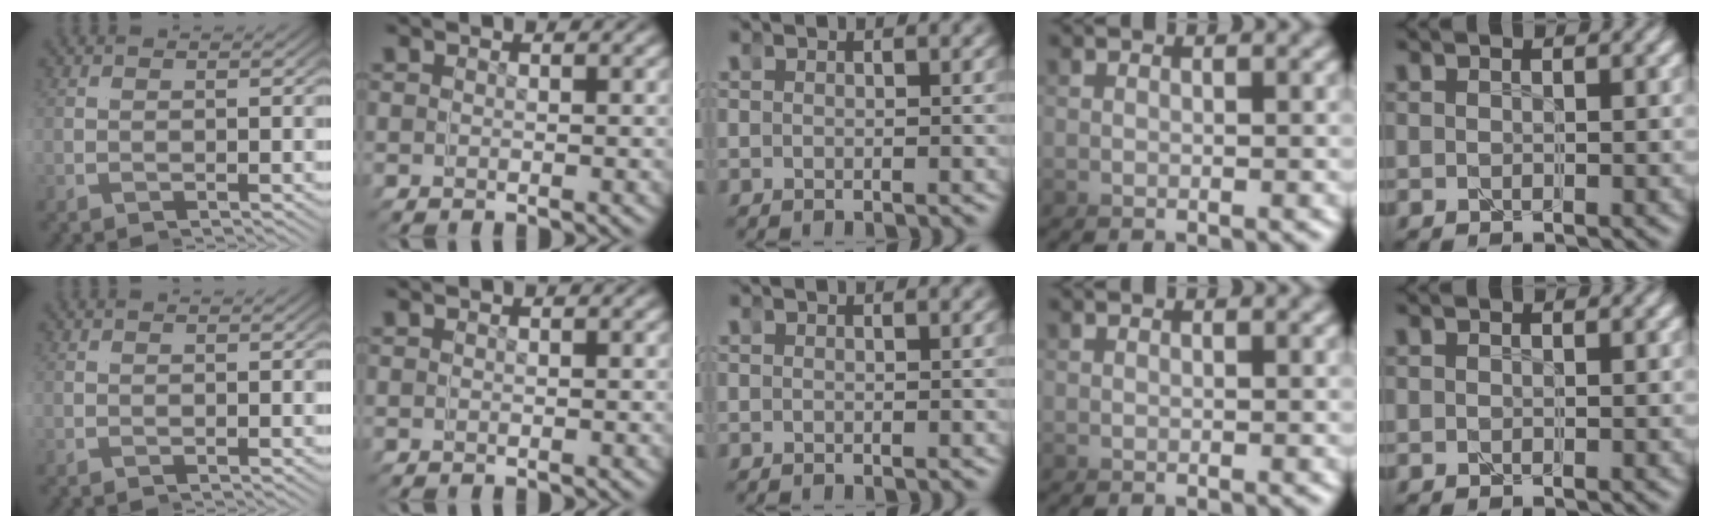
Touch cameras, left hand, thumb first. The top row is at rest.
{}